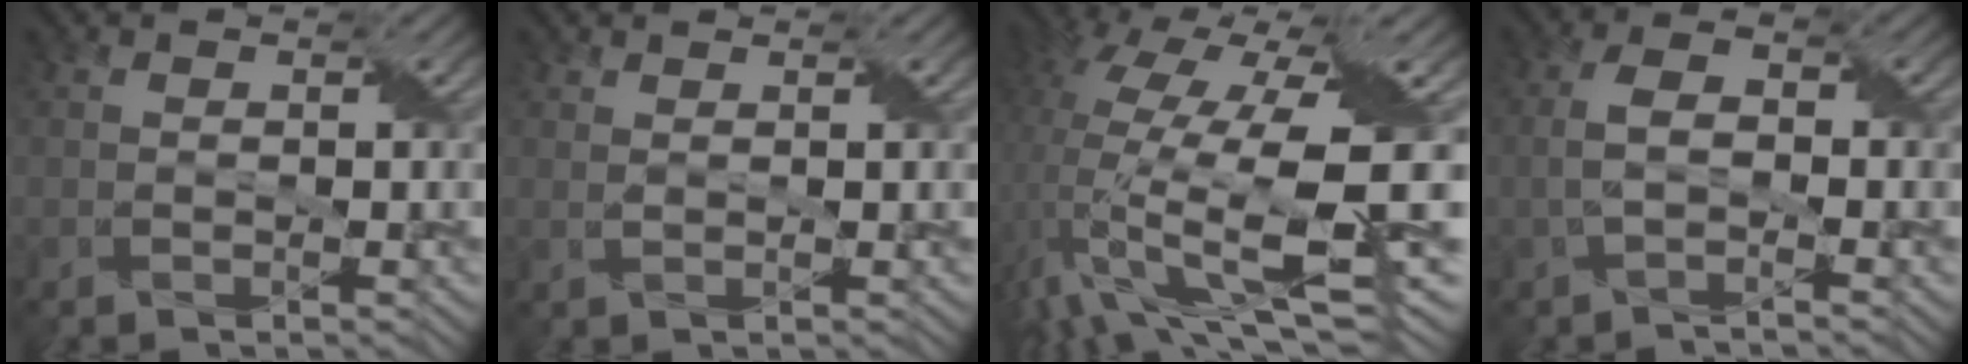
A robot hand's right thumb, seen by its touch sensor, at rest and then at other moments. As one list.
[{"total": 0.8, "force": [0.7, 0.3, 0.4], "torque": [-0.008, -0.004, 0.010]}, {"total": 16.9, "force": [-2.4, 6.6, 15.4], "torque": [-0.328, -0.006, -0.039]}, {"total": 3.1, "force": [-0.9, 1.1, 2.7], "torque": [-0.065, 0.006, -0.021]}]